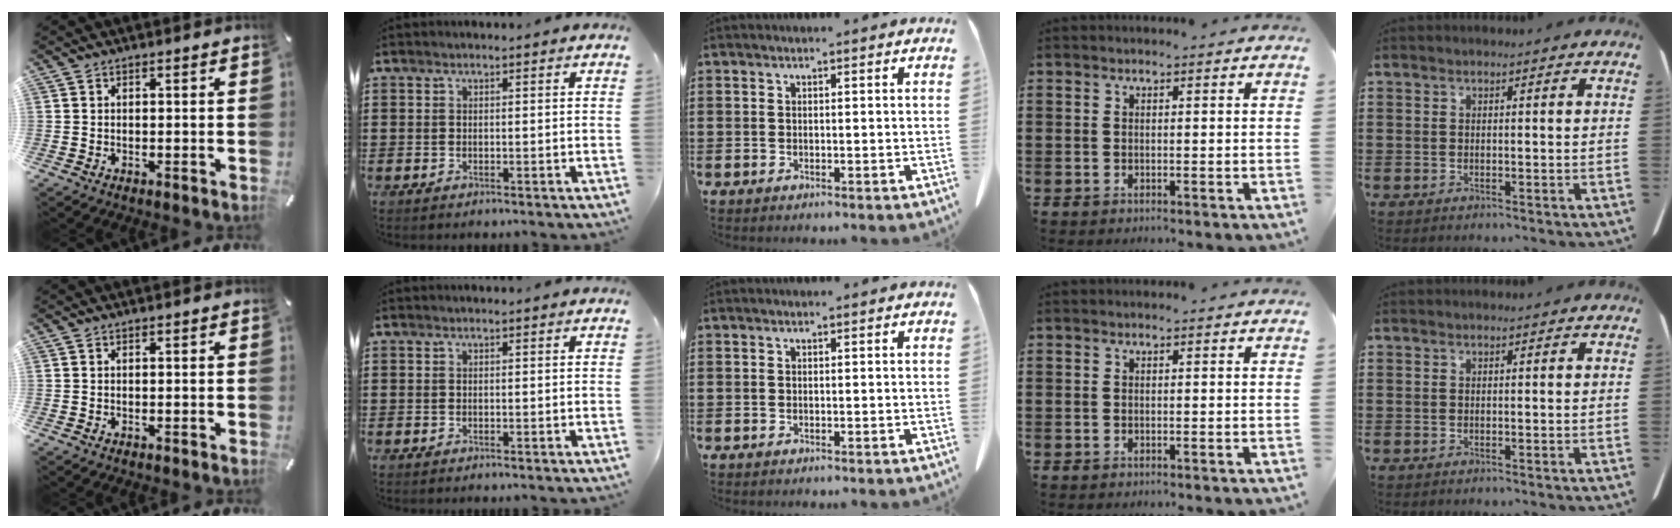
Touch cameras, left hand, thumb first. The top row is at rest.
{}